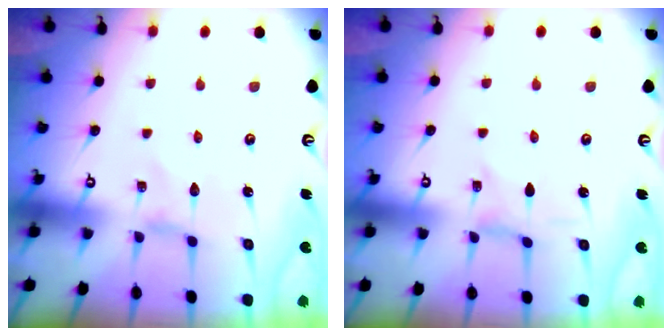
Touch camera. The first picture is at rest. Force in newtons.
{"total": 0.0}